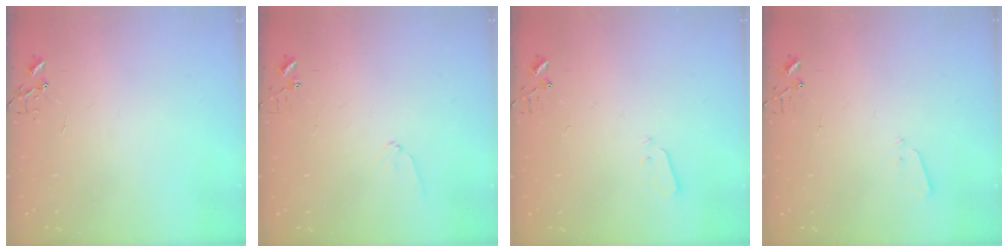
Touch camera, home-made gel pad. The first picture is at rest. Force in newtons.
{"total": 6.5, "press": 6.5, "slide": 0.6}
{"total": 3.0, "press": 3.0, "slide": 0.3}
{"total": 3.0, "press": 2.9, "slide": 0.7}